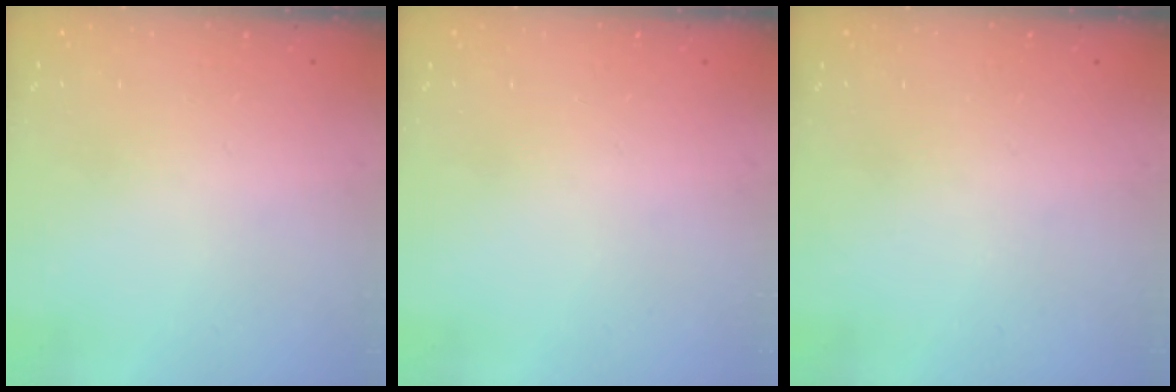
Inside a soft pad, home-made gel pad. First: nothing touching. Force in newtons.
{"total": 0.0}
{"total": 0.0}